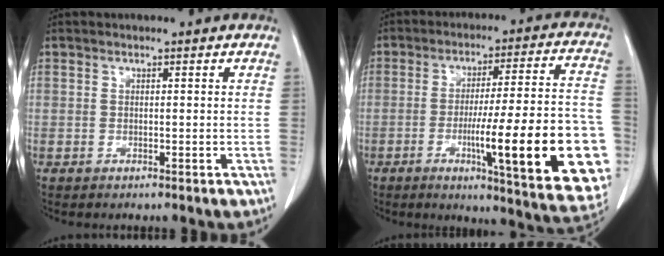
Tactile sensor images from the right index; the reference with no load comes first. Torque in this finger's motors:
{"motor_torque": [2.14, 0.00, 1.05, 0.21]}